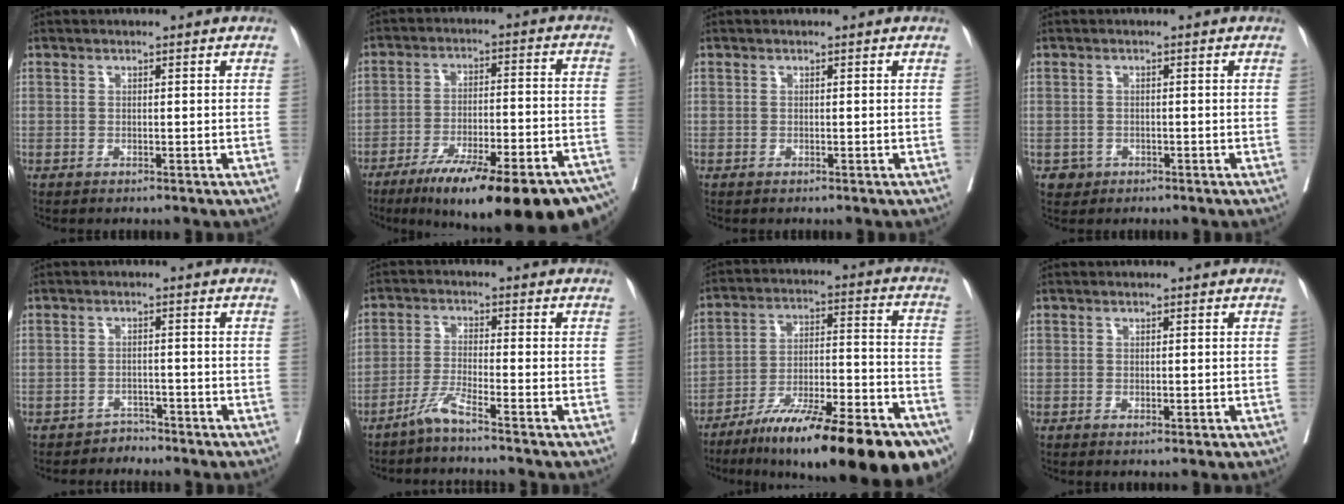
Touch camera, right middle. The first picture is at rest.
{"total": 25.7, "force": [-18.8, 4.1, 16.9], "torque": [-0.180, -0.006, -0.268]}
{"total": 0.0}
{"total": 1.6, "force": [-0.8, 1.4, 0.1], "torque": [0.002, 0.006, -0.011]}
{"total": 1.8, "force": [-1.5, 0.8, -0.7], "torque": [0.014, 0.004, -0.023]}
{"total": 3.3, "force": [-2.7, -0.8, 1.8], "torque": [-0.037, -0.010, -0.061]}
{"total": 26.7, "force": [-18.7, 4.3, 18.6], "torque": [-0.215, -0.005, -0.291]}
{"total": 1.4, "force": [-0.4, 0.6, 1.2], "torque": [-0.020, -0.003, -0.001]}